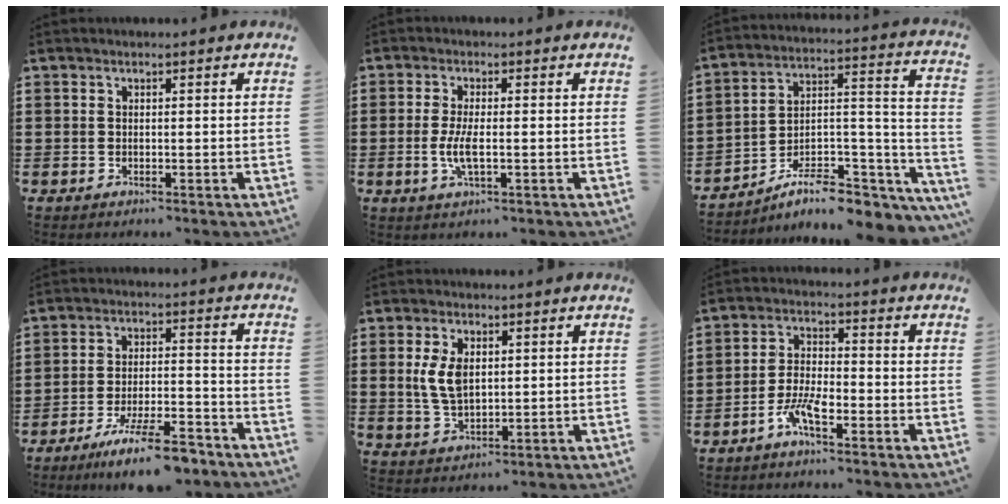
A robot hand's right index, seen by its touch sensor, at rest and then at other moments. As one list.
[{"total": 4.5, "force": [-0.6, 1.4, 4.2], "torque": [-0.094, -0.006, -0.016]}, {"total": 7.5, "force": [-5.5, 3.2, 4.0], "torque": [-0.066, 0.004, -0.100]}, {"total": 9.6, "force": [-7.8, 1.2, 5.5], "torque": [-0.097, 0.013, -0.146]}, {"total": 6.1, "force": [1.1, 3.4, 4.9], "torque": [-0.110, 0.008, 0.017]}, {"total": 5.3, "force": [-3.5, 1.5, 3.7], "torque": [-0.097, 0.000, -0.073]}]